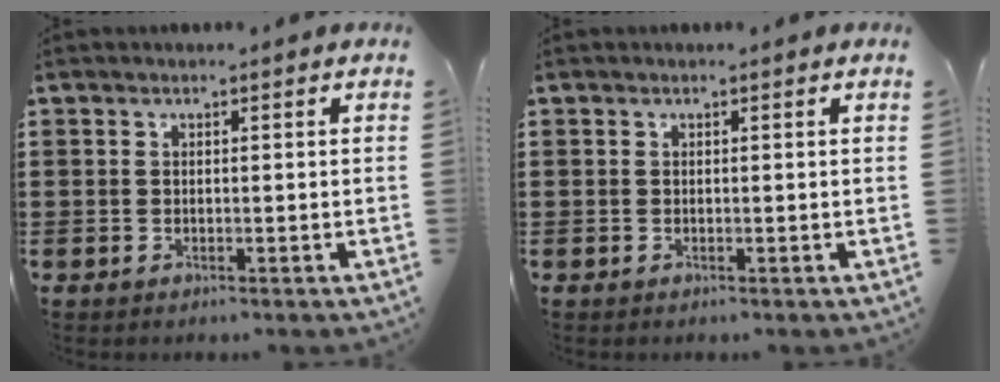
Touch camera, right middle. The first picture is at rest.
{"total": 0.0}